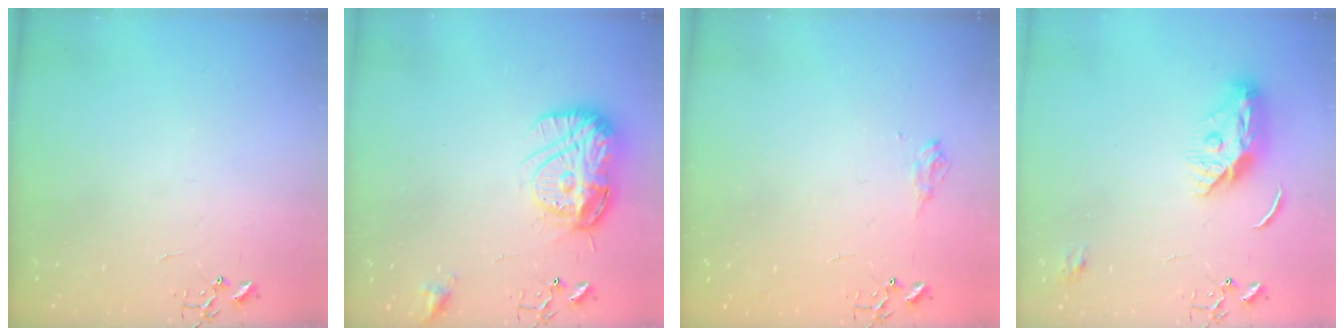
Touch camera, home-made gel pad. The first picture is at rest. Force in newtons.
{"total": 16.8, "press": 16.7, "slide": 1.5}
{"total": 8.0, "press": 8.0, "slide": 1.0}
{"total": 11.3, "press": 11.3, "slide": 0.7}